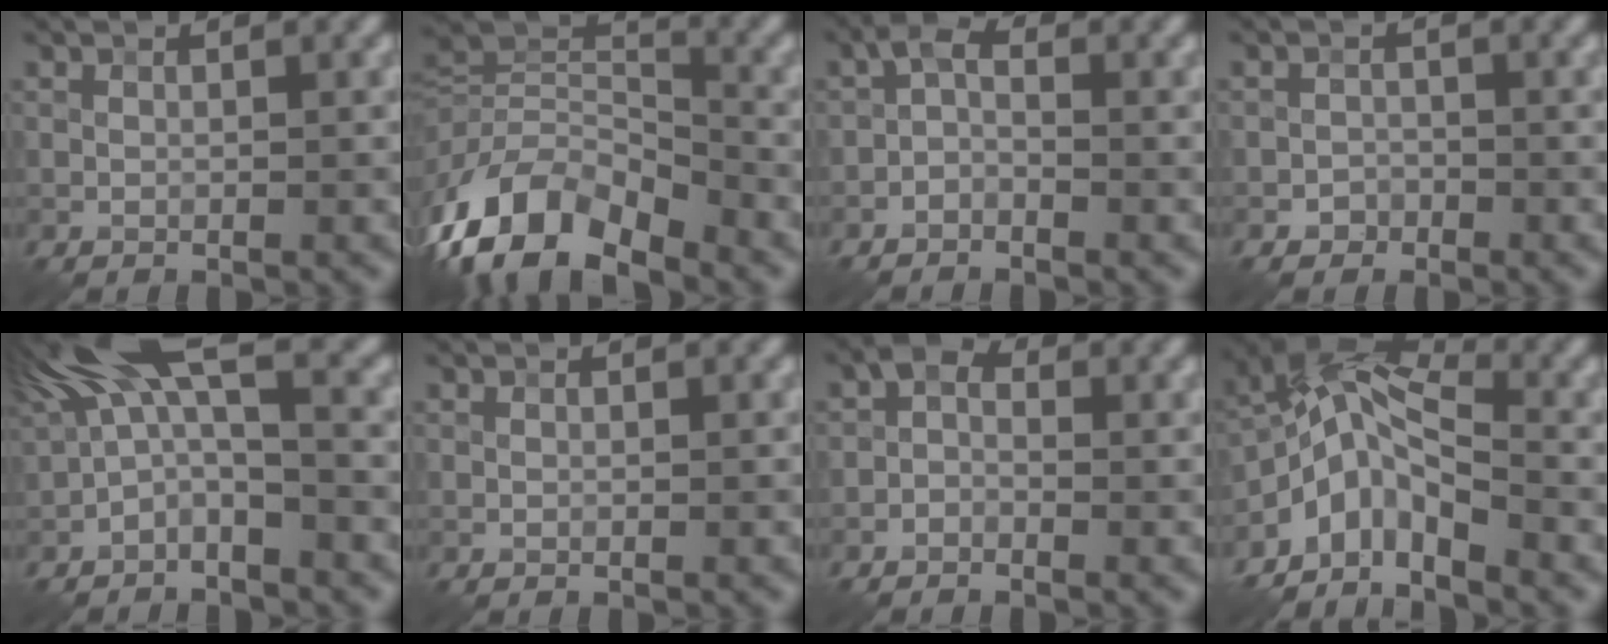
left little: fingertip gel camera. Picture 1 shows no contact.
{"total": 10.5, "force": [-5.5, 5.5, 6.9], "torque": [-0.132, 0.000, -0.113]}
{"total": 1.7, "force": [-1.1, 0.7, 1.1], "torque": [-0.019, 0.007, -0.027]}
{"total": 1.3, "force": [-0.9, 0.8, 0.1], "torque": [0.004, 0.003, -0.019]}
{"total": 6.5, "force": [0.9, 2.4, 6.0], "torque": [-0.117, 0.029, -0.001]}
{"total": 0.0}
{"total": 1.6, "force": [-0.9, 1.0, 1.0], "torque": [-0.017, 0.007, -0.024]}
{"total": 6.6, "force": [-3.6, 2.8, 4.7], "torque": [-0.086, 0.013, -0.085]}